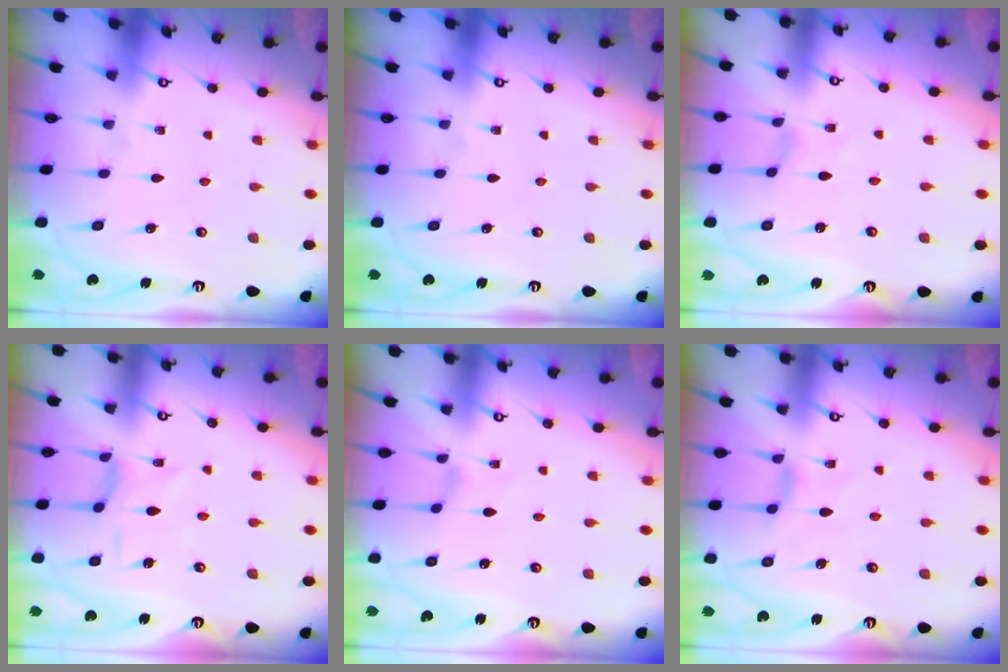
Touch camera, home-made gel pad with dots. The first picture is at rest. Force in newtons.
{"total": 0.0}
{"total": 0.0}
{"total": 1.9, "press": 1.9, "slide": 0.4}
{"total": 0.5, "press": 0.5, "slide": 0.2}
{"total": 1.6, "press": 1.5, "slide": 0.4}